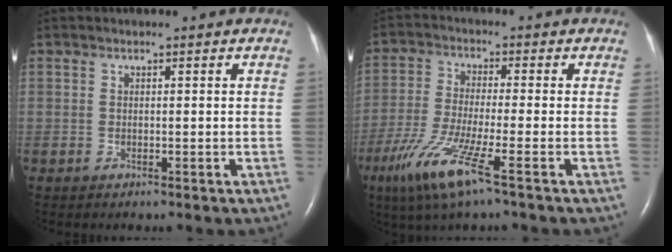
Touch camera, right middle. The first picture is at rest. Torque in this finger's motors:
{"motor_torque": [1.16, -0.98, 0.27, 0.19]}